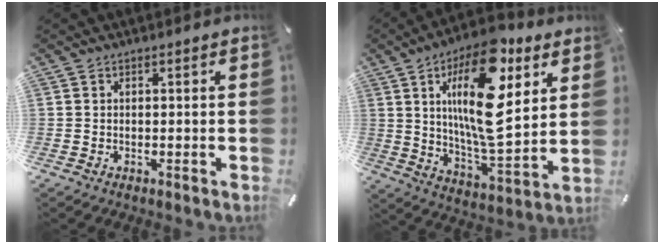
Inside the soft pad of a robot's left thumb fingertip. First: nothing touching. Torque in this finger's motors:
{"motor_torque": [2.54, 2.46, 2.43, -0.34, 0.58]}